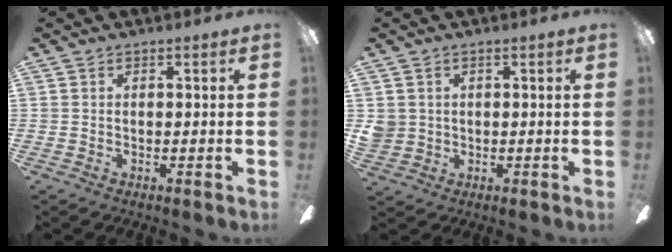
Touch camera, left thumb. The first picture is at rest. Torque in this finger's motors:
{"motor_torque": [-0.19, 0.20, -0.01, -0.35, 0.00]}